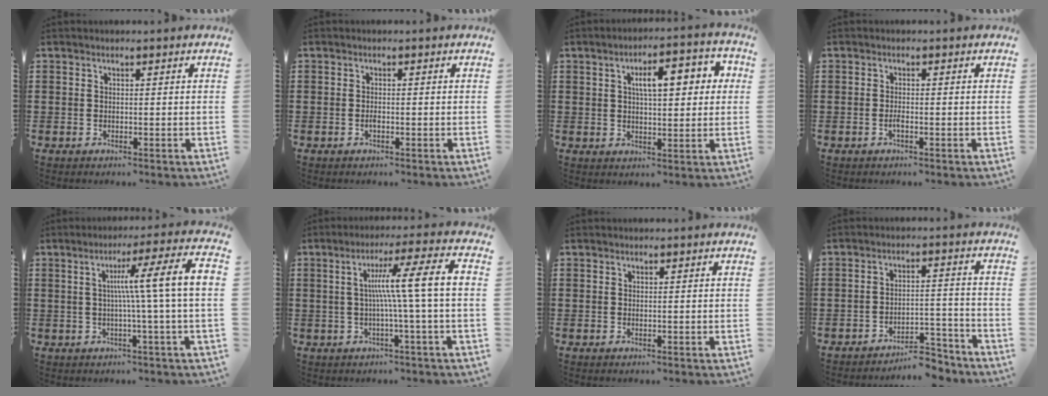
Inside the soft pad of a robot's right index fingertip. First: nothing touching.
{"total": 0.7, "force": [-0.4, 0.2, 0.6], "torque": [-0.012, -0.003, -0.006]}
{"total": 7.4, "force": [1.9, 3.0, 6.5], "torque": [-0.099, 0.000, 0.021]}
{"total": 1.0, "force": [-0.6, 0.1, 0.8], "torque": [-0.017, -0.002, -0.010]}
{"total": 9.5, "force": [0.7, -1.0, 9.4], "torque": [-0.165, -0.008, 0.000]}
{"total": 9.4, "force": [0.1, -0.7, 9.4], "torque": [-0.171, 0.001, -0.010]}
{"total": 0.0}
{"total": 6.0, "force": [-5.6, 0.9, 1.9], "torque": [-0.028, 0.011, -0.107]}